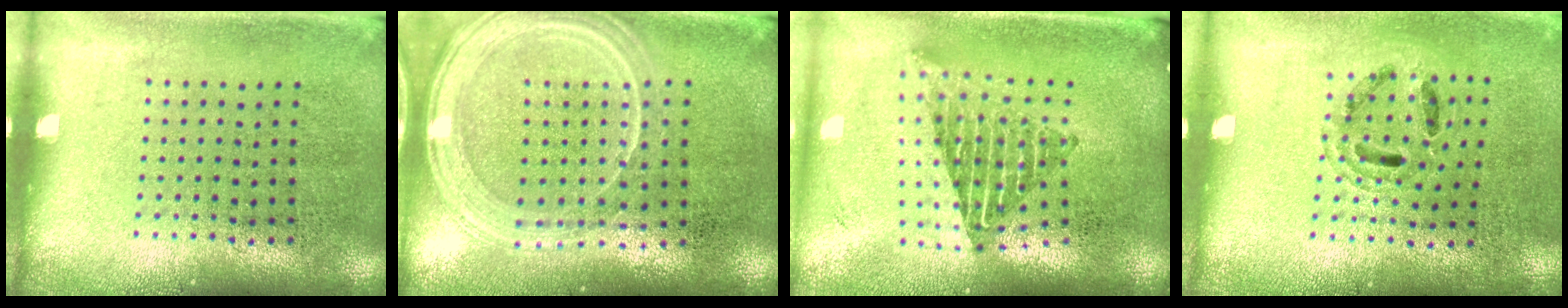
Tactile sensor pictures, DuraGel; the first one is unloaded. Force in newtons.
{"total": 1.4, "press": 1.4, "slide": 0.2}
{"total": 2.1, "press": 1.6, "slide": 1.4}
{"total": 0.9, "press": 0.9, "slide": 0.1}